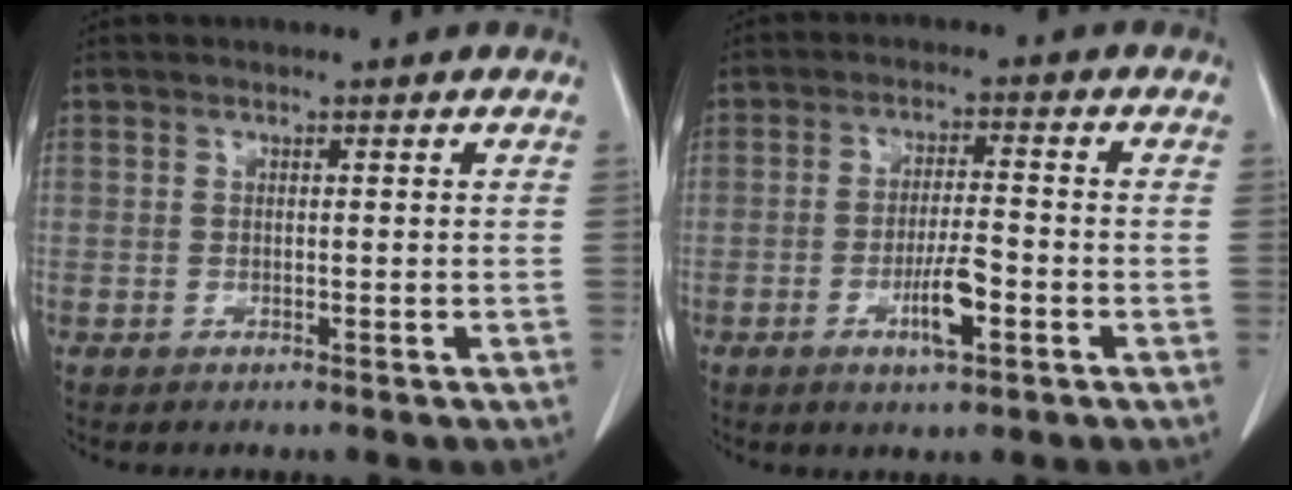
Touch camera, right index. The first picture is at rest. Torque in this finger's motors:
{"motor_torque": [0.12, 0.00, 0.12, 0.04]}